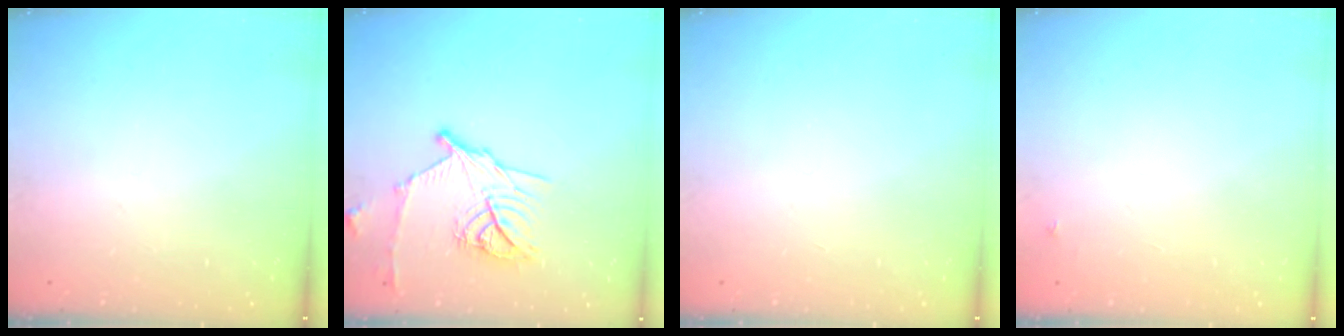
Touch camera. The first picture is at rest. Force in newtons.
{"total": 14.9, "press": 14.9, "slide": 0.8}
{"total": 0.0}
{"total": 3.4, "press": 3.3, "slide": 0.4}